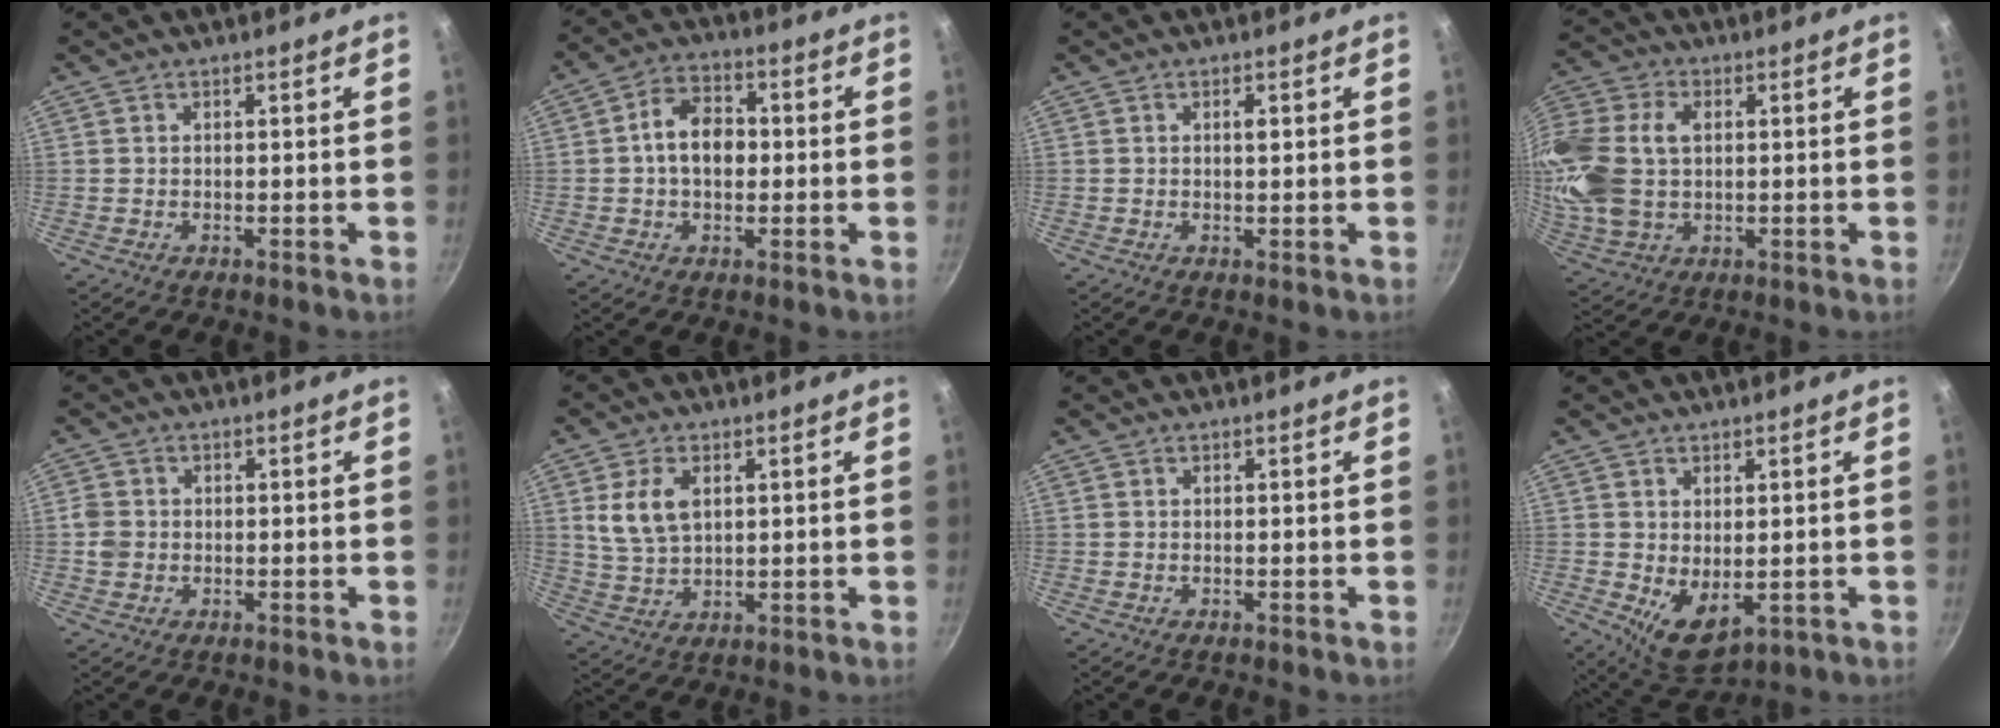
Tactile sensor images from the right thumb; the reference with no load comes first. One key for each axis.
{"total": 8.8, "fx": 0.0, "fy": 6.2, "fz": 6.3, "tx": -0.080, "ty": 0.022, "tz": -0.012}
{"total": 1.6, "fx": 0.4, "fy": 0.6, "fz": 1.4, "tx": -0.021, "ty": -0.002, "tz": 0.005}
{"total": 19.6, "fx": 2.4, "fy": 13.8, "fz": 13.6, "tx": -0.312, "ty": 0.026, "tz": 0.047}
{"total": 3.0, "fx": -0.4, "fy": 2.7, "fz": 1.3, "tx": -0.018, "ty": 0.009, "tz": -0.009}
{"total": 7.8, "fx": 2.2, "fy": 4.8, "fz": 5.7, "tx": -0.102, "ty": -0.010, "tz": 0.047}
{"total": 0.0}
{"total": 7.3, "fx": -0.1, "fy": 4.4, "fz": 5.8, "tx": -0.076, "ty": -0.022, "tz": 0.014}